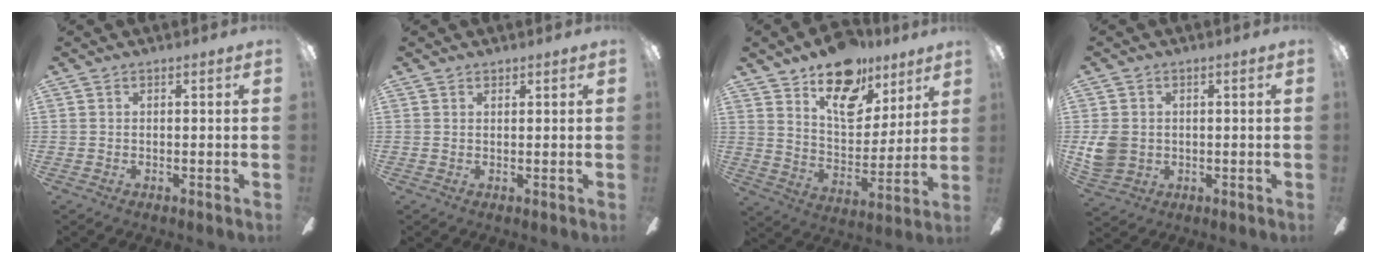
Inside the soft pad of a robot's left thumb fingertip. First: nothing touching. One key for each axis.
{"total": 0.9, "fx": 0.9, "fy": 0.3, "fz": 0.1, "tx": -0.003, "ty": -0.001, "tz": 0.017}
{"total": 17.4, "fx": 12.2, "fy": 9.2, "fz": 8.5, "tx": -0.132, "ty": -0.071, "tz": 0.217}
{"total": 6.4, "fx": 0.3, "fy": 5.8, "fz": 2.8, "tx": -0.068, "ty": 0.012, "tz": 0.009}